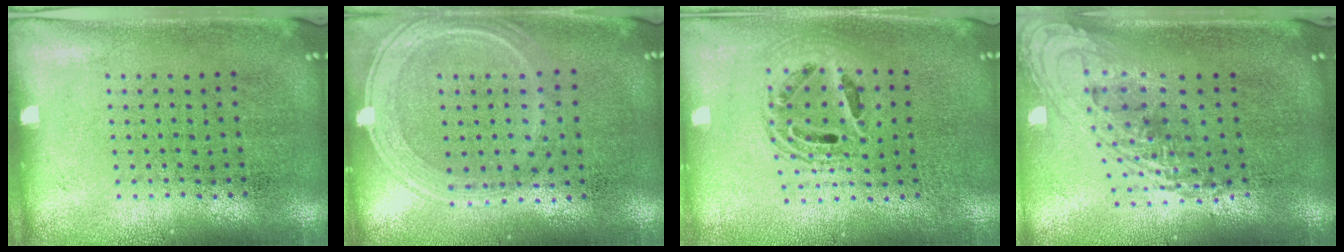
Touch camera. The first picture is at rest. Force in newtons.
{"total": 1.2, "press": 1.1, "slide": 0.5}
{"total": 1.6, "press": 1.4, "slide": 0.8}
{"total": 2.2, "press": 1.6, "slide": 1.5}